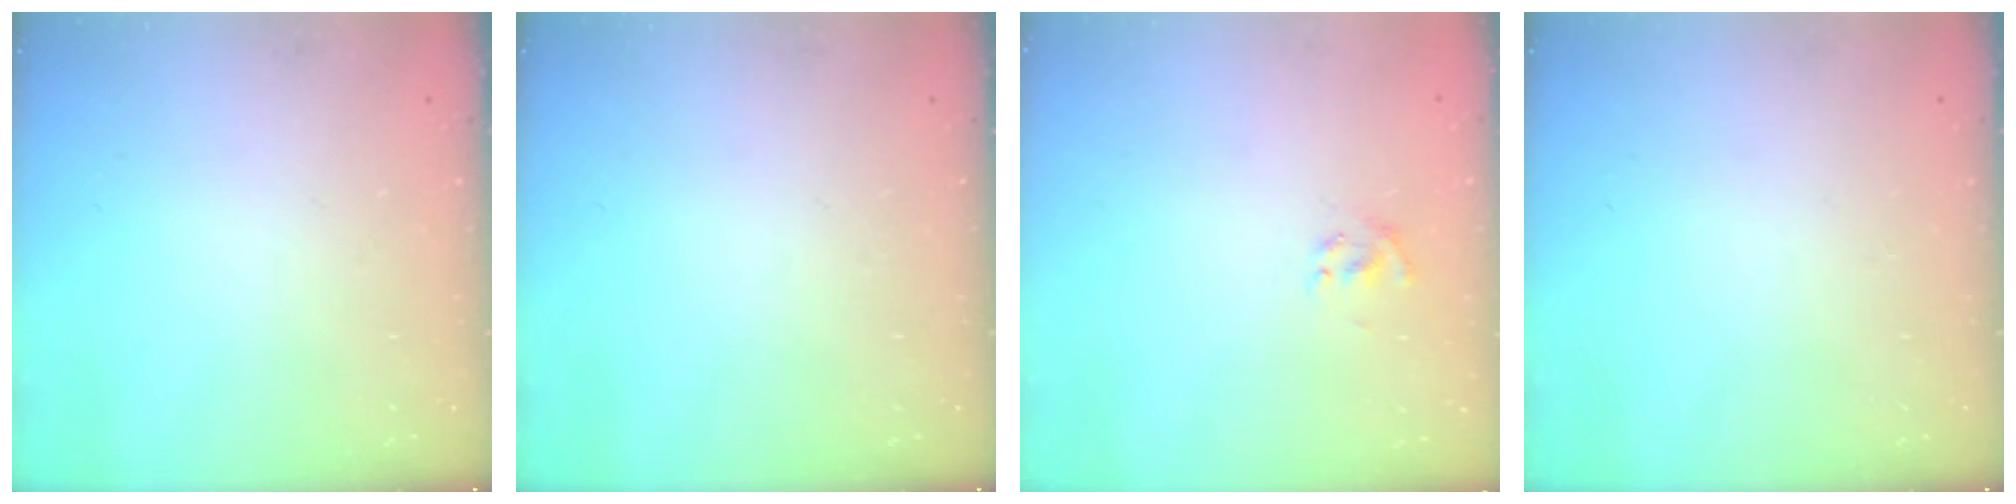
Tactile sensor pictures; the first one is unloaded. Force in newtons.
{"total": 0.0}
{"total": 2.0, "press": 1.7, "slide": 0.9}
{"total": 0.0}